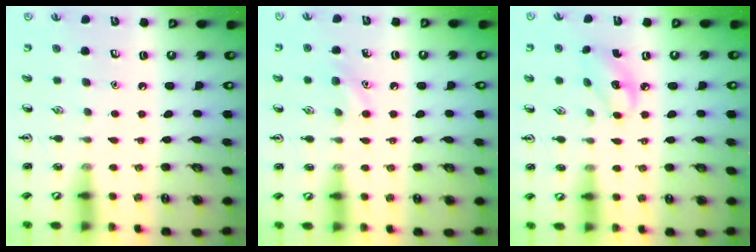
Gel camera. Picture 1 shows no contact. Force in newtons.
{"total": 7.0, "press": 6.7, "slide": 2.0}
{"total": 5.0, "press": 5.0, "slide": 0.8}